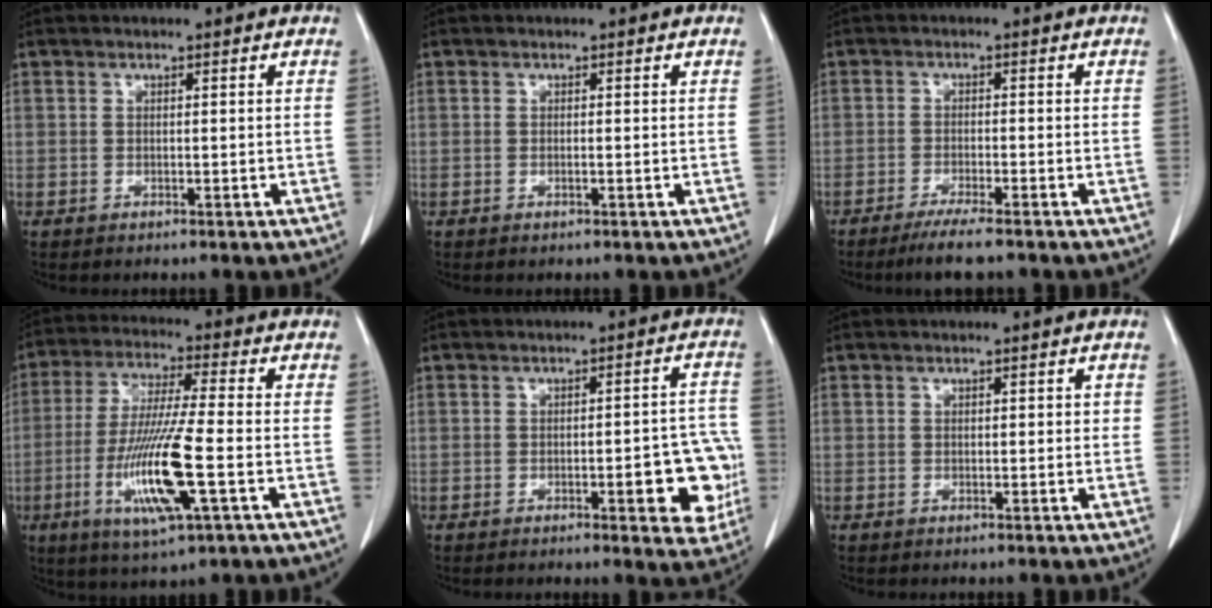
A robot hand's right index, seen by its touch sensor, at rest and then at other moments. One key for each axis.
{"total": 0.0}
{"total": 5.2, "fx": -4.1, "fy": 0.0, "fz": 3.2, "tx": -0.054, "ty": -0.013, "tz": -0.069}
{"total": 13.8, "fx": -4.0, "fy": 0.7, "fz": 13.1, "tx": -0.267, "ty": -0.022, "tz": -0.076}
{"total": 9.2, "fx": -2.6, "fy": 2.6, "fz": 8.4, "tx": -0.080, "ty": 0.010, "tz": -0.030}
{"total": 1.0, "fx": 0.2, "fy": 0.6, "fz": 0.8, "tx": -0.009, "ty": 0.003, "tz": 0.002}